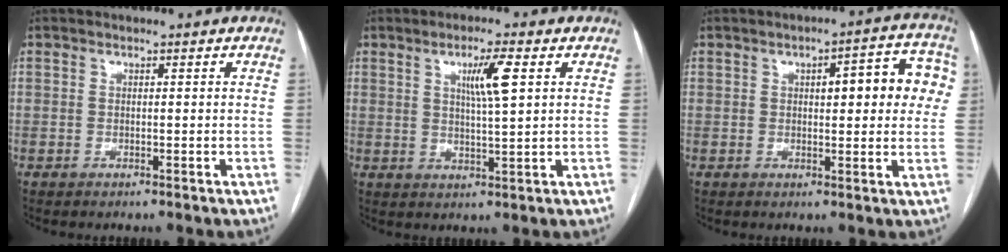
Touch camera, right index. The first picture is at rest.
{"total": 5.8, "force": [2.1, 0.2, 5.4], "torque": [-0.094, 0.000, 0.035]}
{"total": 10.1, "force": [2.1, 3.1, 9.4], "torque": [-0.106, 0.029, 0.020]}